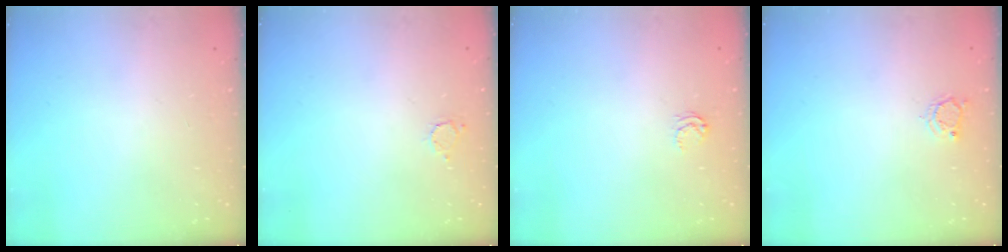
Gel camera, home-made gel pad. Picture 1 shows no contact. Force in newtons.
{"total": 2.5, "press": 2.5, "slide": 0.3}
{"total": 3.3, "press": 3.2, "slide": 0.7}
{"total": 3.6, "press": 3.5, "slide": 0.4}